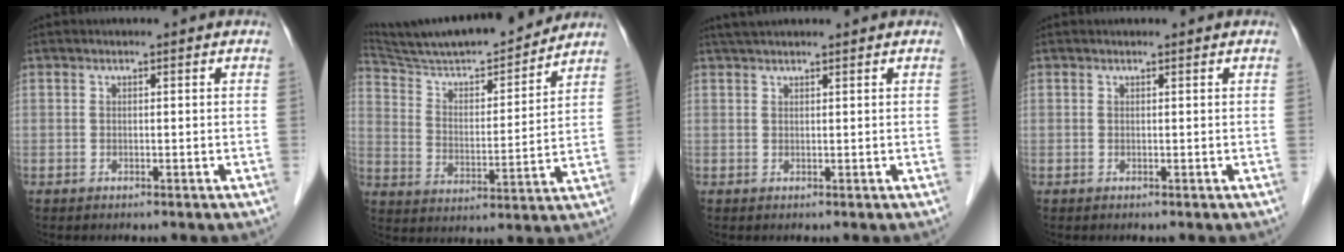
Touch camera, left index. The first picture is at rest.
{"total": 18.7, "force": [17.4, 1.2, 6.8], "torque": [-0.122, -0.002, 0.281]}
{"total": 4.0, "force": [3.6, 0.0, 1.7], "torque": [-0.022, 0.032, 0.059]}
{"total": 0.0}